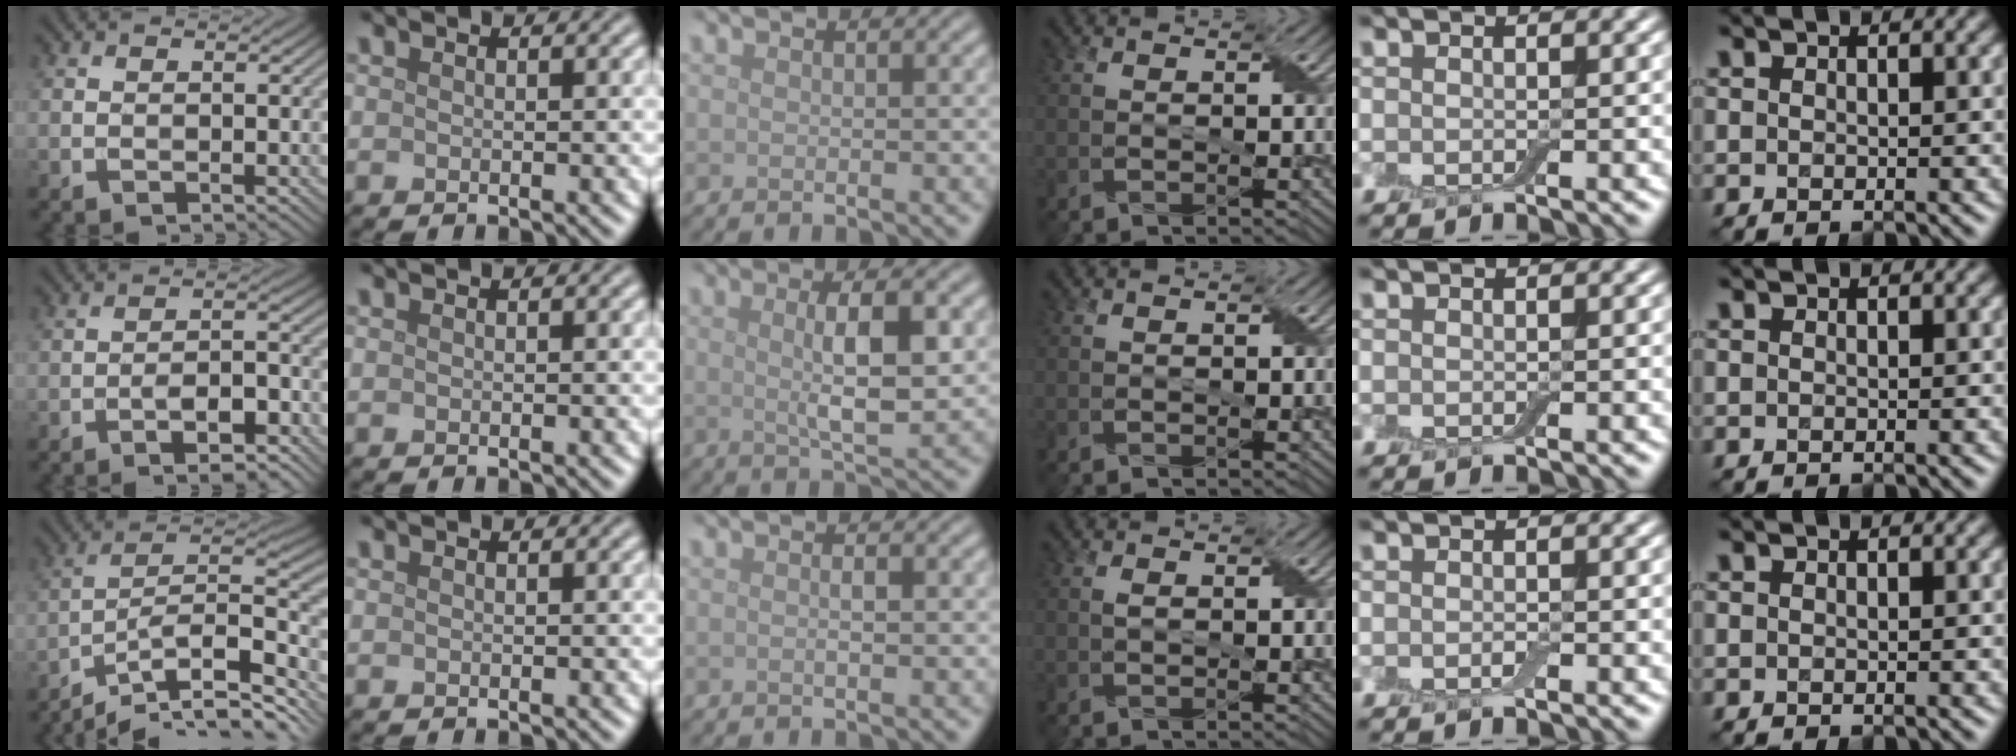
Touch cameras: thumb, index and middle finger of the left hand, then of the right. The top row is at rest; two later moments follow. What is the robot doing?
{"motion": "wrap", "object": "adhesive wrap"}